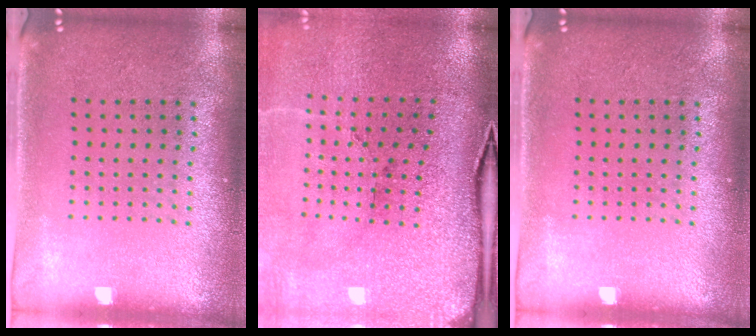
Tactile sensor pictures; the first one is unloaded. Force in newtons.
{"total": 3.6, "press": 3.3, "slide": 1.5}
{"total": 0.0}